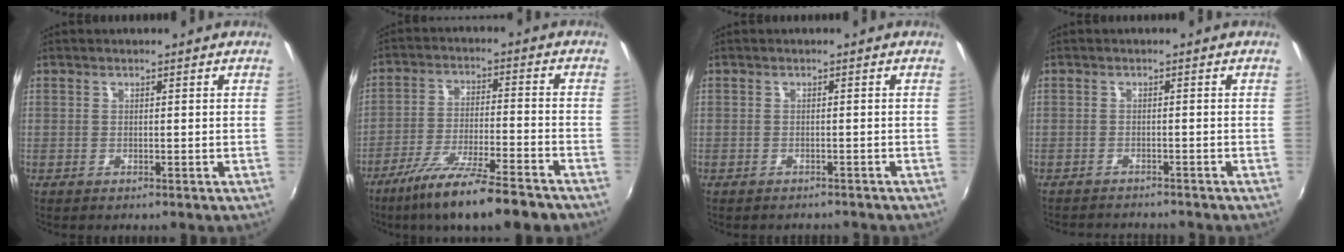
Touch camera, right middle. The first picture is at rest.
{"total": 15.7, "force": [-12.2, 1.7, 9.7], "torque": [-0.184, -0.035, -0.199]}
{"total": 2.6, "force": [-2.4, 0.7, 0.8], "torque": [-0.018, -0.011, -0.029]}
{"total": 5.7, "force": [-5.4, 0.9, 1.6], "torque": [-0.046, -0.012, -0.079]}